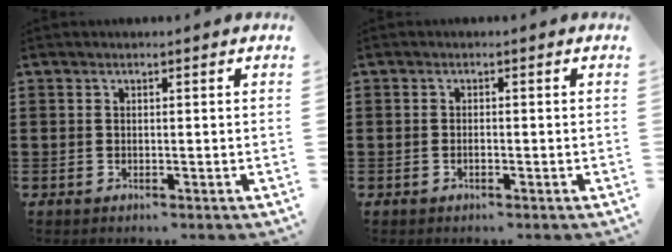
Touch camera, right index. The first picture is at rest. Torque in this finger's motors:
{"motor_torque": [0.39, 1.74, -0.12, -0.01]}